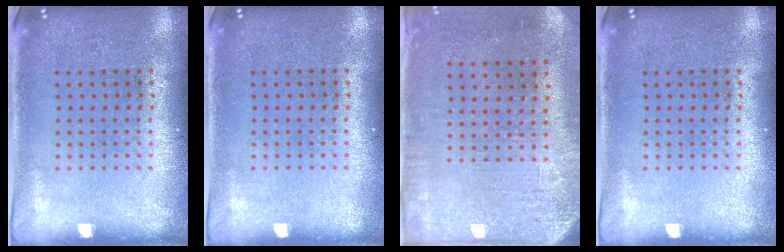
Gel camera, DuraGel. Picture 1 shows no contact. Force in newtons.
{"total": 0.0}
{"total": 3.1, "press": 2.5, "slide": 1.8}
{"total": 0.0}